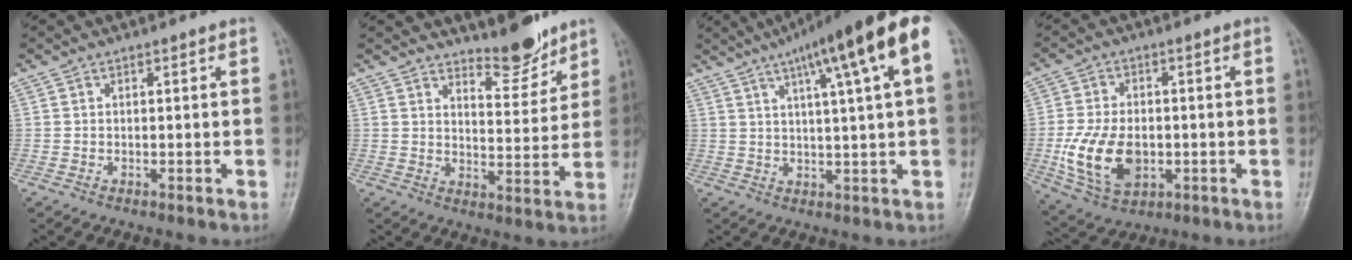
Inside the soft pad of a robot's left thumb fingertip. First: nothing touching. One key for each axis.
{"total": 7.0, "fx": 6.2, "fy": 2.0, "fz": 2.7, "tx": -0.021, "ty": -0.059, "tz": 0.103}
{"total": 15.1, "fx": 7.0, "fy": 1.3, "fz": 13.4, "tx": -0.193, "ty": 0.005, "tz": 0.098}
{"total": 12.6, "fx": -2.2, "fy": 8.1, "fz": 9.4, "tx": -0.170, "ty": -0.004, "tz": -0.030}